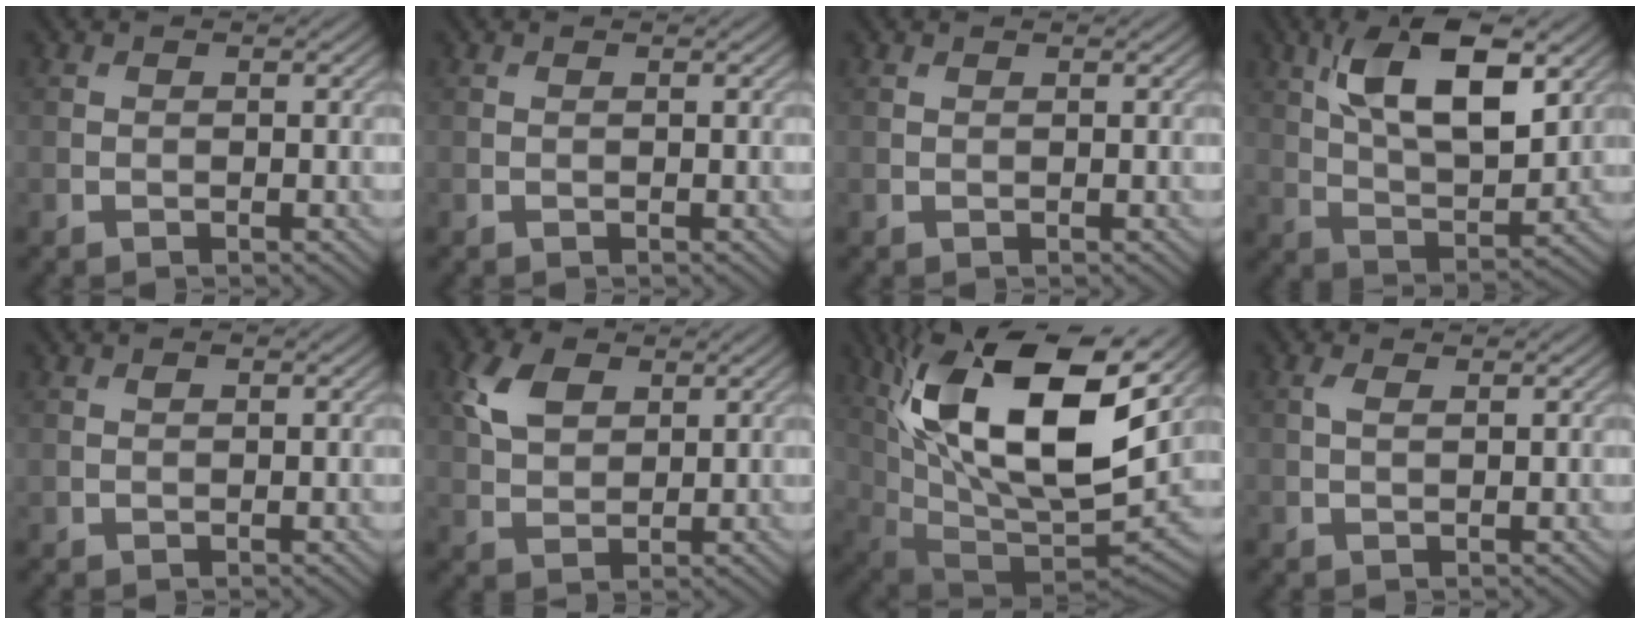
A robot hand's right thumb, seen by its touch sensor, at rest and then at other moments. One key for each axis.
{"total": 0.0}
{"total": 0.0}
{"total": 12.6, "fx": 5.3, "fy": 5.5, "fz": 10.0, "tx": -0.191, "ty": 0.002, "tz": 0.098}
{"total": 0.7, "fx": 0.5, "fy": 0.3, "fz": 0.5, "tx": -0.011, "ty": 0.000, "tz": 0.010}
{"total": 5.5, "fx": 2.4, "fy": 3.5, "fz": 3.4, "tx": -0.085, "ty": 0.007, "tz": 0.045}
{"total": 19.5, "fx": 7.4, "fy": 8.5, "fz": 15.9, "tx": -0.325, "ty": 0.020, "tz": 0.131}
{"total": 1.2, "fx": 0.6, "fy": 0.5, "fz": 0.9, "tx": -0.026, "ty": 0.004, "tz": 0.012}